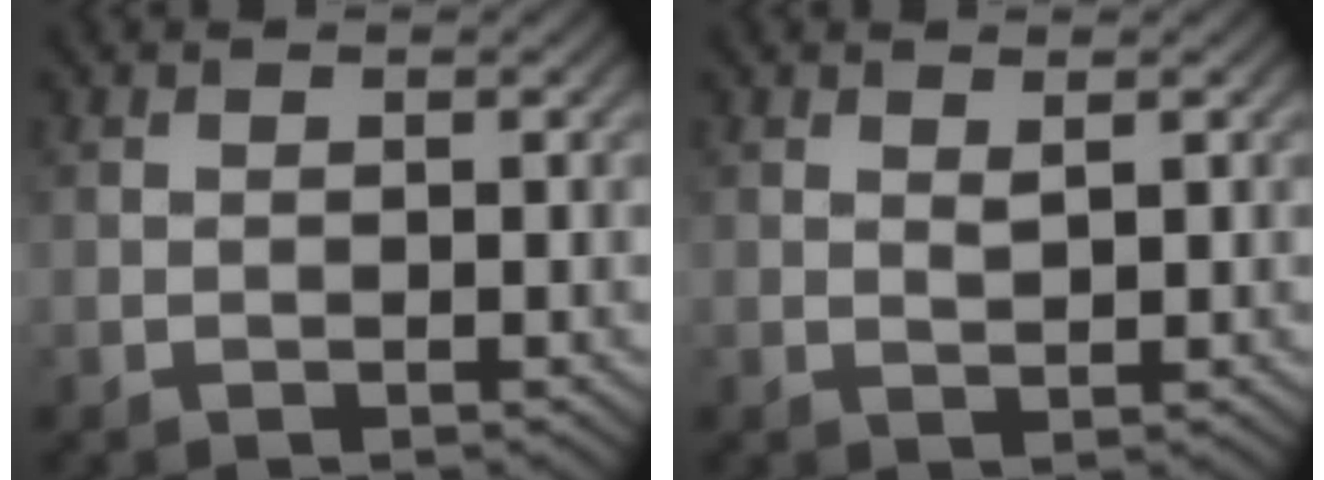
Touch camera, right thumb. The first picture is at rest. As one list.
[{"total": 1.1, "force": [0.7, 0.2, 0.7], "torque": [-0.018, -0.002, 0.015]}]